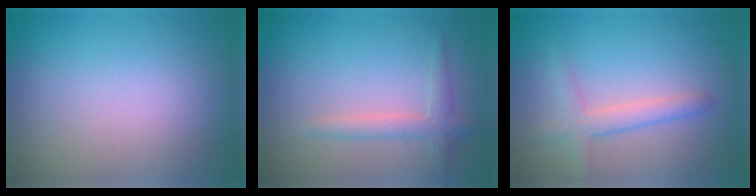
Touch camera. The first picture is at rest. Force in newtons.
{"total": 2.0, "press": 2.0, "slide": 0.0}
{"total": 2.5, "press": 2.5, "slide": 0.2}